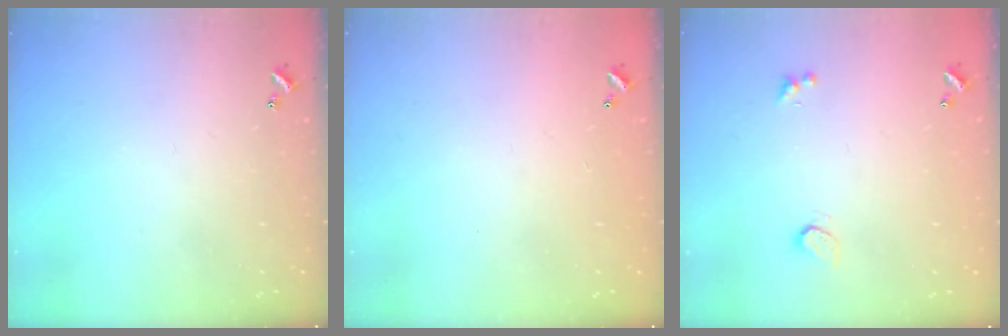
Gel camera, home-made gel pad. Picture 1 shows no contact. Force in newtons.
{"total": 2.9, "press": 2.9, "slide": 0.1}
{"total": 0.9, "press": 0.8, "slide": 0.4}